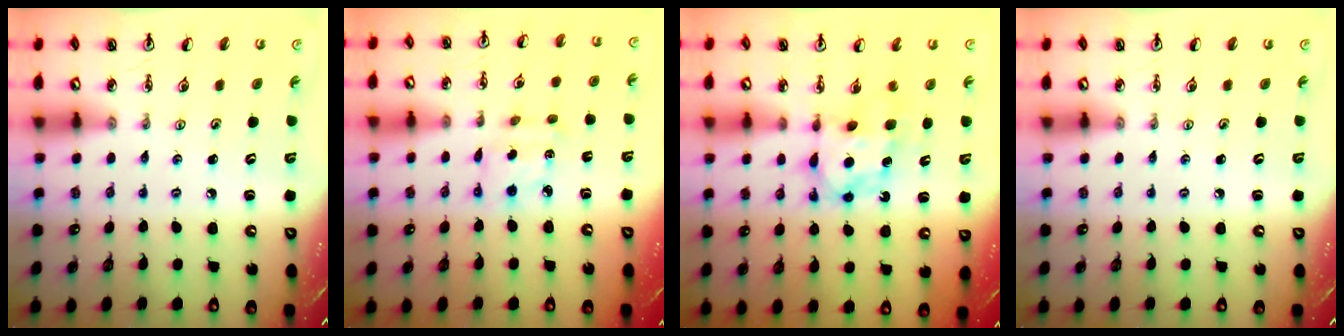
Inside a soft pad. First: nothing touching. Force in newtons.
{"total": 2.5, "press": 2.5, "slide": 0.1}
{"total": 7.2, "press": 7.2, "slide": 0.6}
{"total": 0.0}